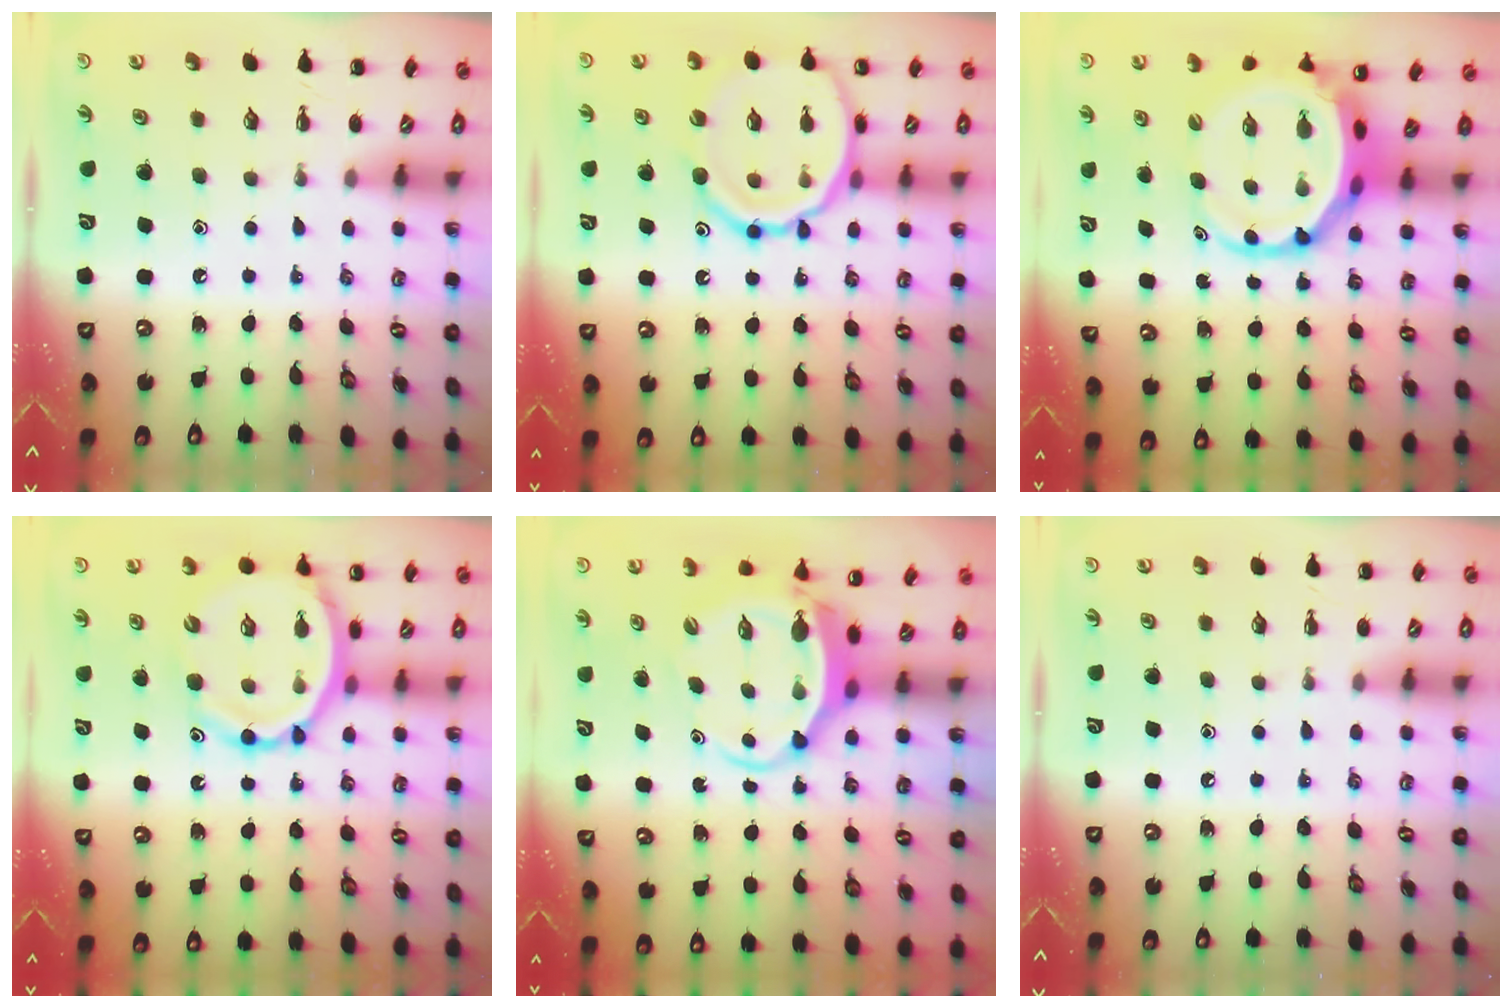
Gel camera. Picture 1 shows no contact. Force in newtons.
{"total": 16.5, "press": 16.4, "slide": 1.7}
{"total": 8.1, "press": 7.8, "slide": 2.4}
{"total": 13.8, "press": 13.2, "slide": 4.0}
{"total": 6.3, "press": 6.2, "slide": 1.4}
{"total": 0.0}